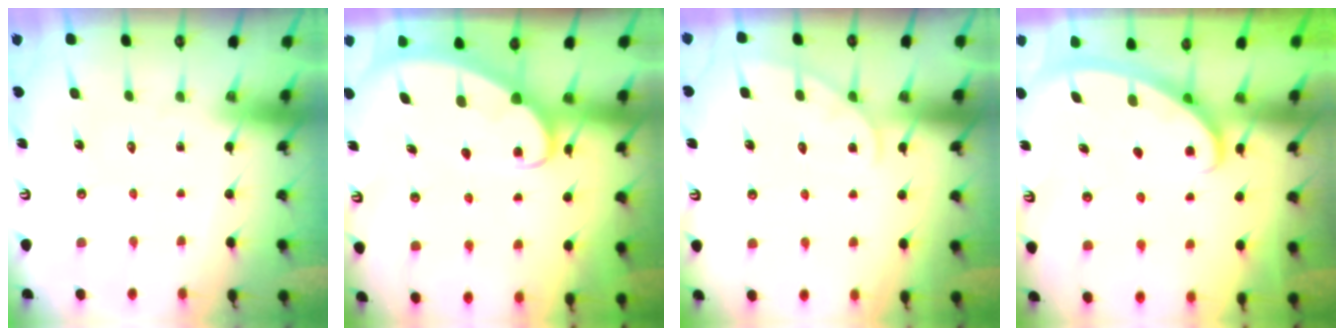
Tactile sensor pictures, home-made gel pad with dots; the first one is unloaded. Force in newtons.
{"total": 3.0, "press": 3.0, "slide": 0.4}
{"total": 4.9, "press": 4.9, "slide": 0.5}
{"total": 2.8, "press": 2.8, "slide": 0.4}